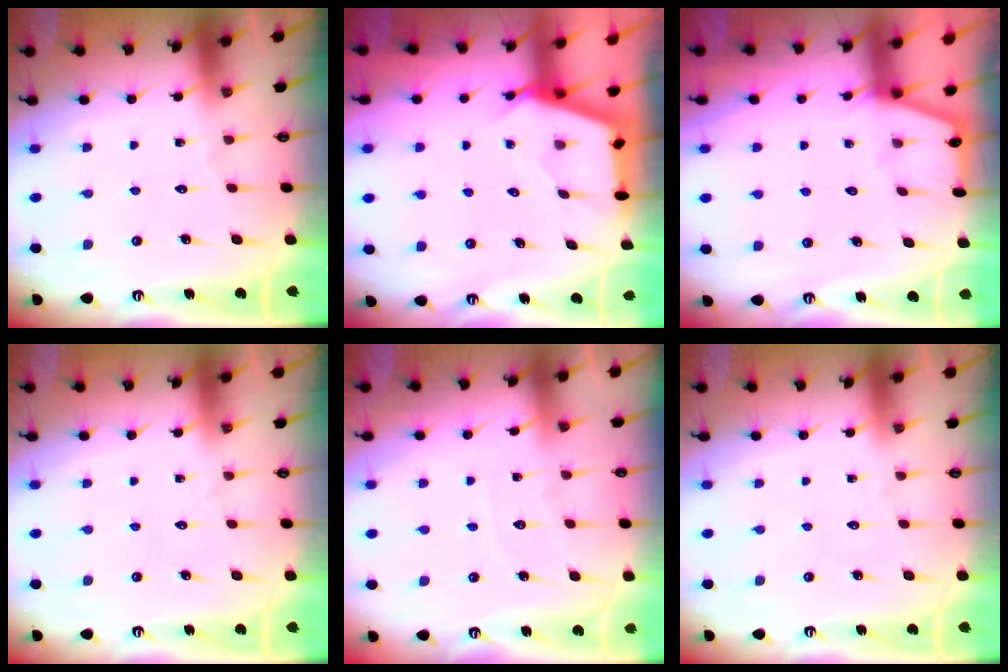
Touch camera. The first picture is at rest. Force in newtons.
{"total": 2.7, "press": 2.7, "slide": 0.4}
{"total": 1.6, "press": 1.6, "slide": 0.2}
{"total": 0.0}
{"total": 4.0, "press": 4.0, "slide": 0.6}
{"total": 0.0}